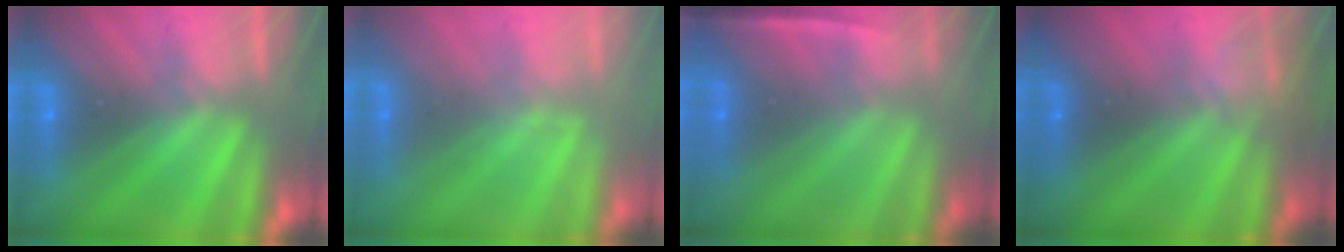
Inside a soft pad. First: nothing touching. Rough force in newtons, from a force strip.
{"total": 2.5}
{"total": 1.4}
{"total": 2.3}